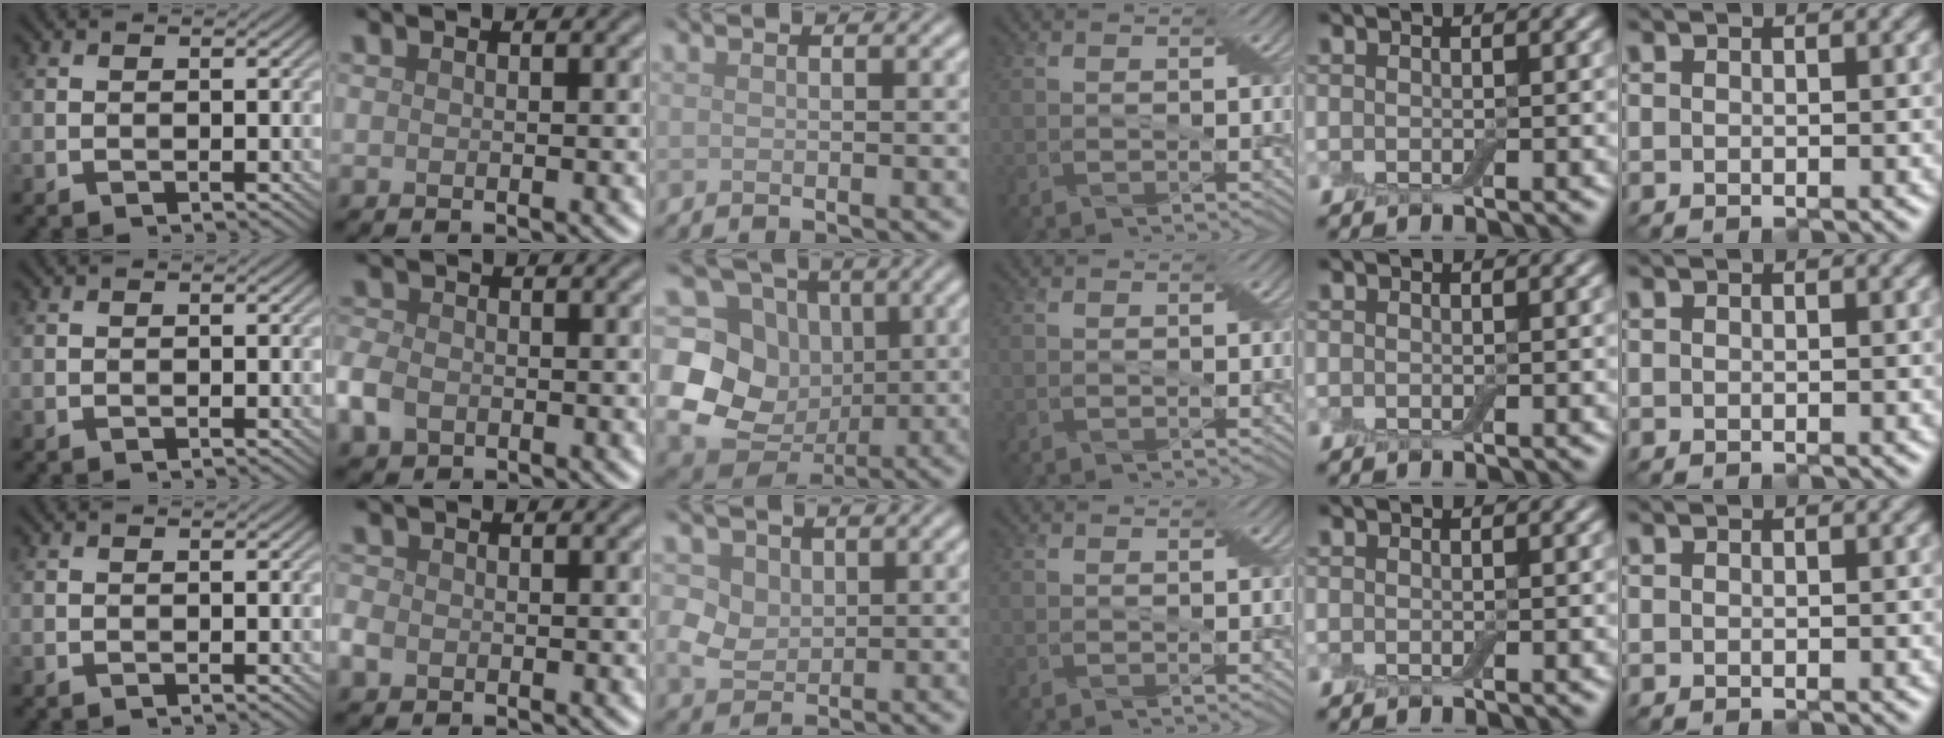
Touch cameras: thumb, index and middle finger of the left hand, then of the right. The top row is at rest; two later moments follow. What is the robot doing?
{"motion": "press", "object": "electronic device side button"}